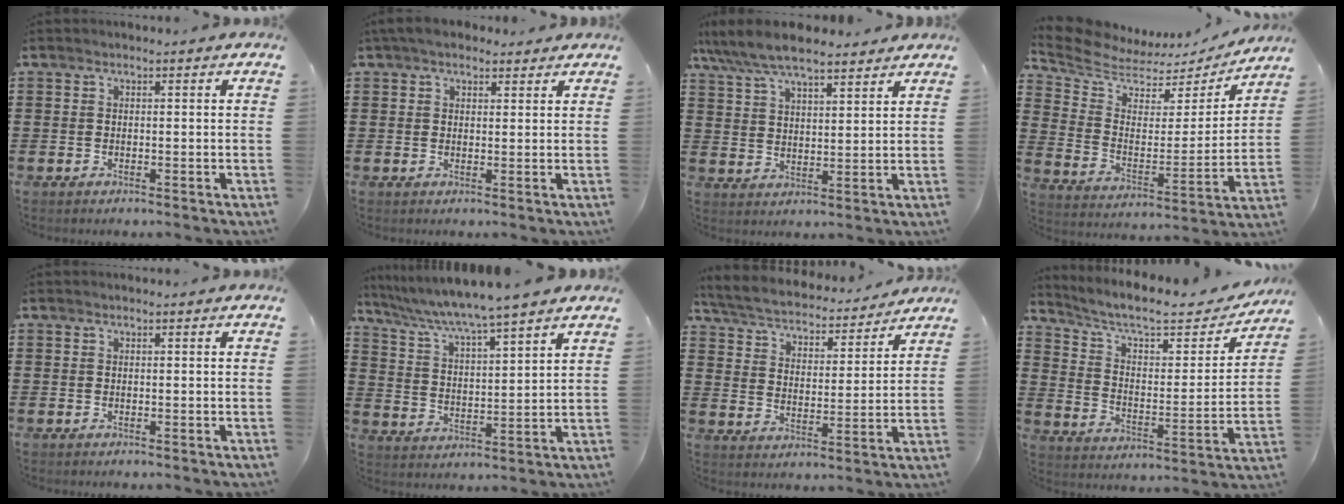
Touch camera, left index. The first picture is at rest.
{"total": 3.3, "force": [2.6, 1.6, 1.4], "torque": [-0.034, 0.005, 0.048]}
{"total": 7.4, "force": [6.5, 1.6, 3.1], "torque": [-0.082, -0.018, 0.118]}
{"total": 5.6, "force": [5.2, 2.1, 0.8], "torque": [-0.054, -0.044, 0.085]}
{"total": 0.0}
{"total": 6.1, "force": [5.5, -0.9, 2.5], "torque": [-0.074, -0.039, 0.089]}
{"total": 4.6, "force": [4.5, 0.2, 1.0], "torque": [-0.044, -0.034, 0.072]}
{"total": 7.1, "force": [6.0, 1.5, 3.6], "torque": [-0.090, -0.041, 0.096]}